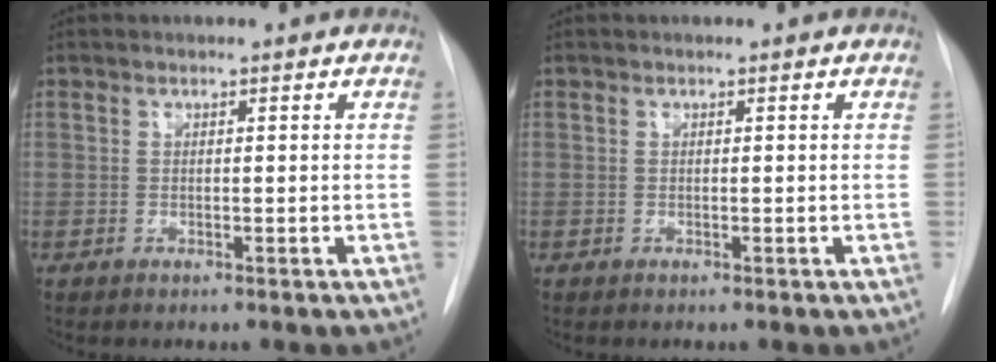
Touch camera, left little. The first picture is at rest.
{"total": 0.0}